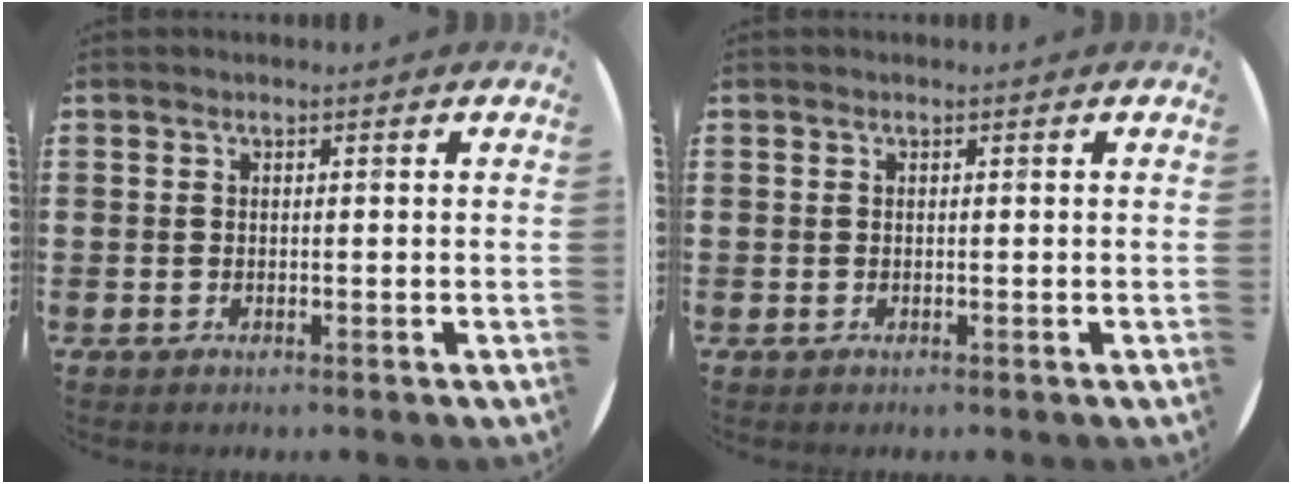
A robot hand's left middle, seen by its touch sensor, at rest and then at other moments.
{"total": 0.0}